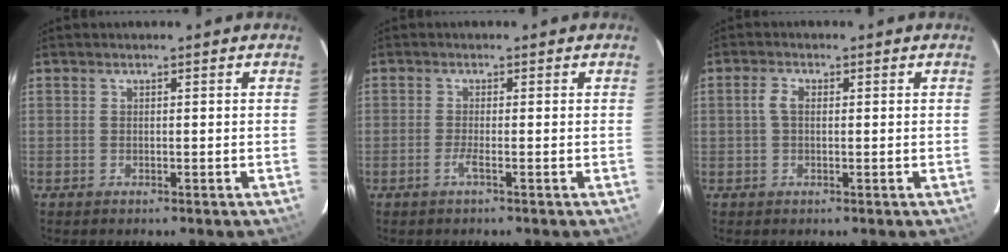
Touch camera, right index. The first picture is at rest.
{"total": 1.4, "force": [-0.8, -0.4, 1.0], "torque": [-0.021, -0.005, -0.017]}
{"total": 2.2, "force": [0.2, 1.3, 1.8], "torque": [-0.040, 0.007, 0.003]}